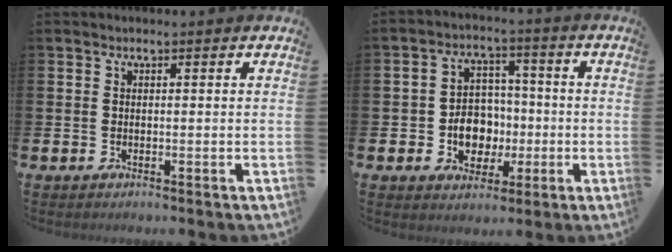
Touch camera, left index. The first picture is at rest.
{"total": 6.5, "force": [-1.1, 5.6, 3.1], "torque": [-0.058, 0.012, -0.022]}